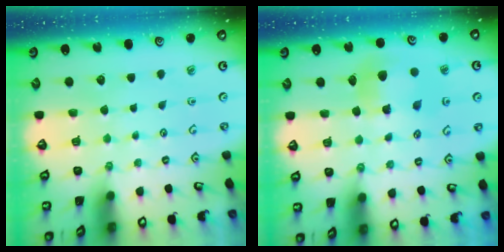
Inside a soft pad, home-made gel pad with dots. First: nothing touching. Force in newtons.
{"total": 7.8, "press": 7.7, "slide": 0.9}